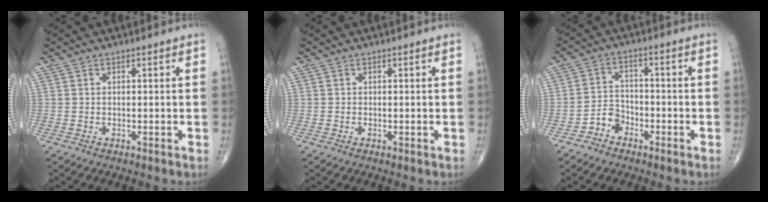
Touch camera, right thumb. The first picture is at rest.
{"total": 0.0}
{"total": 4.3, "force": [-2.8, 3.1, 1.1], "torque": [0.001, 0.026, -0.058]}